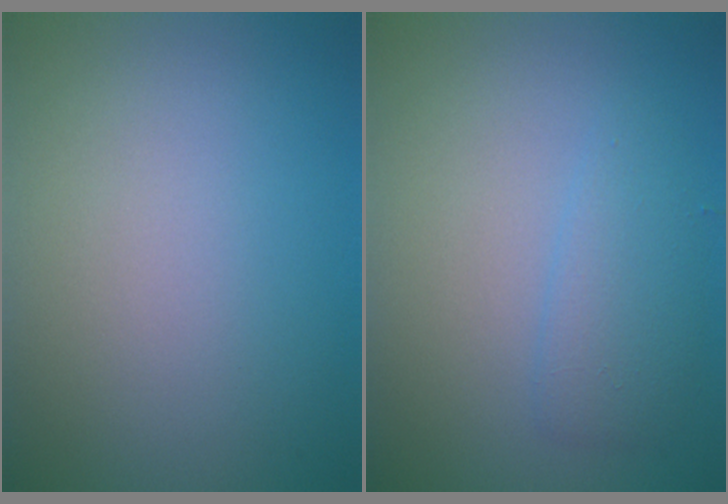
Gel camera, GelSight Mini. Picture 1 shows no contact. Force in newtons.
{"total": 2.4, "press": 2.4, "slide": 0.1}